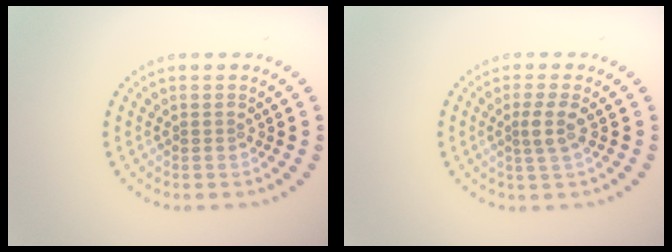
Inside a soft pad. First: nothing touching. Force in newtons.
{"total": 1.8, "press": 1.5, "slide": 1.1}